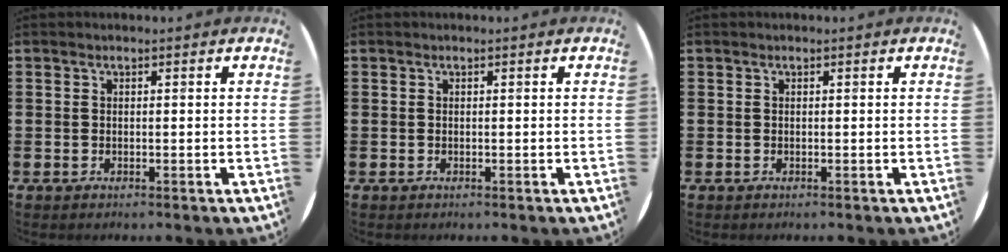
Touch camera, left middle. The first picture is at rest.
{"total": 0.0}
{"total": 0.0}